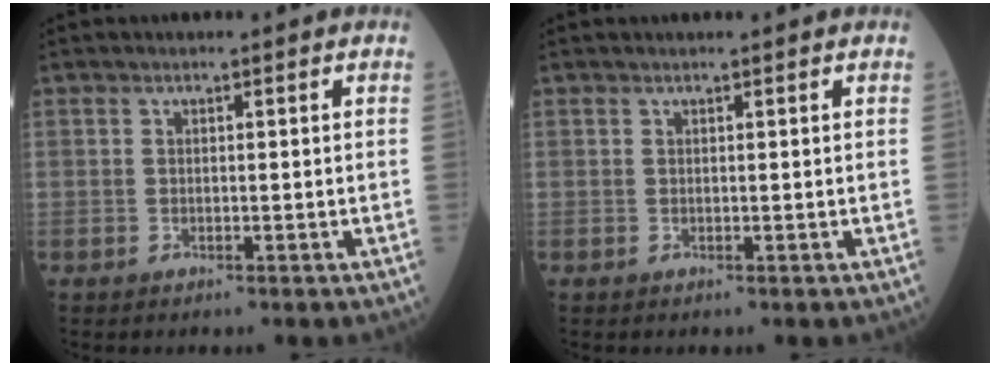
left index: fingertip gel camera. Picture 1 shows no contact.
{"total": 0.9, "force": [0.8, 0.0, 0.4], "torque": [-0.007, 0.007, 0.011]}